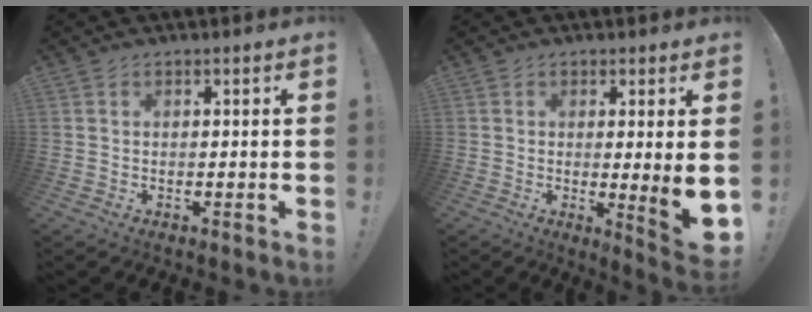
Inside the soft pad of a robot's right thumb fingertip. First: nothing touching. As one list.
[{"total": 7.7, "force": [0.0, 0.1, 7.7], "torque": [-0.096, -0.022, 0.002]}]